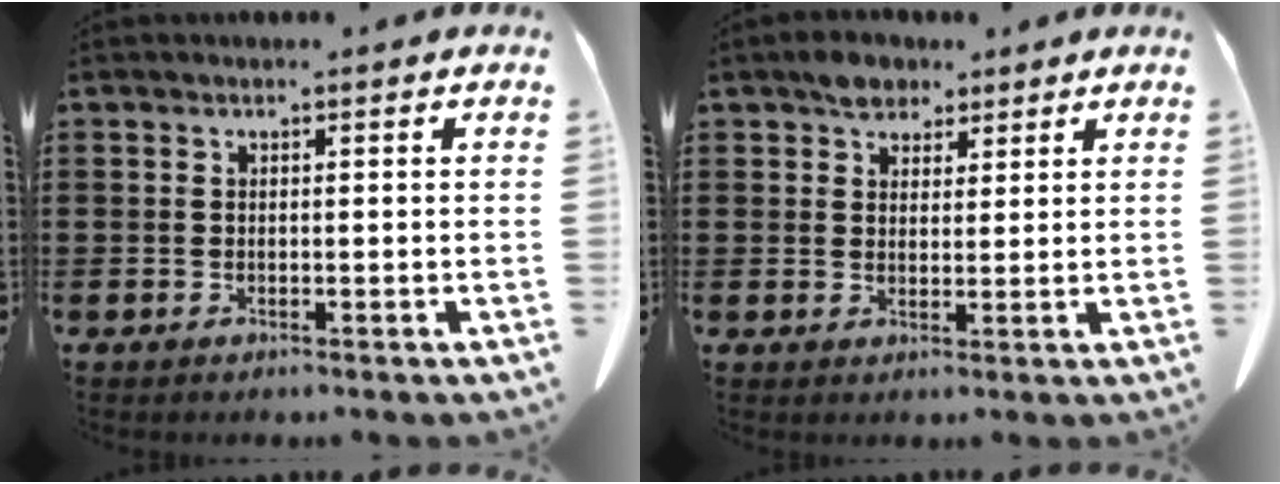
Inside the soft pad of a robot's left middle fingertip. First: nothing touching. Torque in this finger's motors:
{"motor_torque": [0.06, -0.05, 0.05, 0.03]}